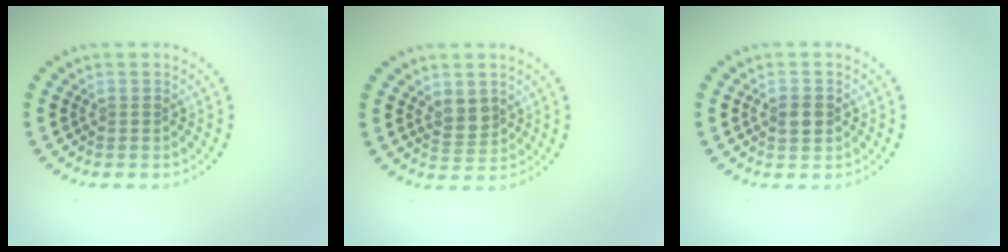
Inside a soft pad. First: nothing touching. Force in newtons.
{"total": 2.2, "press": 2.0, "slide": 0.9}
{"total": 1.6, "press": 1.6, "slide": 0.1}